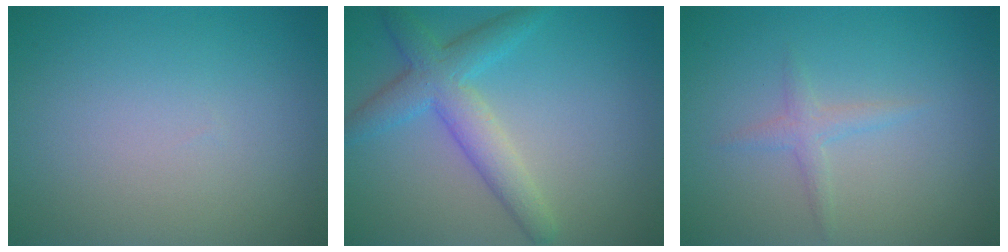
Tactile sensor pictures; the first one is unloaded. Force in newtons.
{"total": 4.5, "press": 4.5, "slide": 0.1}
{"total": 1.4, "press": 1.4, "slide": 0.1}